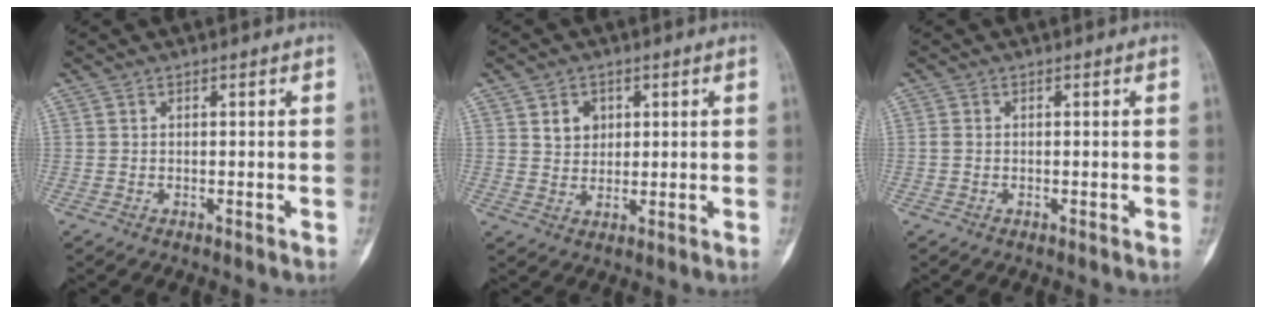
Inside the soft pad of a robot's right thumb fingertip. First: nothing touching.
{"total": 4.2, "force": [1.6, 3.4, 1.9], "torque": [-0.011, -0.008, 0.029]}
{"total": 0.8, "force": [-0.1, 0.6, 0.6], "torque": [-0.015, -0.001, -0.003]}